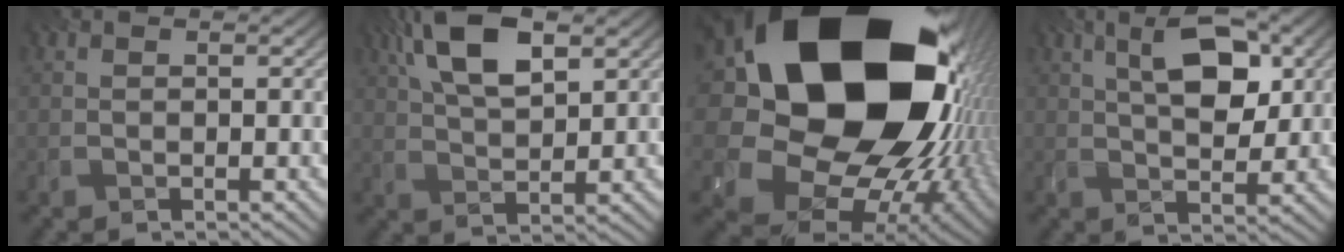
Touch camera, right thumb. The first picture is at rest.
{"total": 9.8, "force": [4.7, 3.7, 7.8], "torque": [-0.169, 0.021, 0.091]}
{"total": 24.2, "force": [7.0, 17.7, 15.0], "torque": [-0.336, -0.034, 0.147]}
{"total": 7.1, "force": [2.4, 2.8, 6.1], "torque": [-0.103, 0.010, 0.036]}